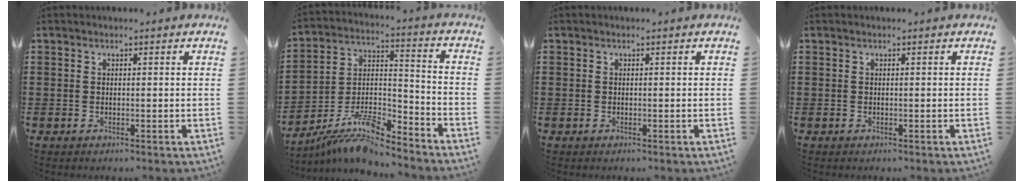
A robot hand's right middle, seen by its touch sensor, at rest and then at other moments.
{"total": 10.4, "force": [-9.1, 1.9, 4.7], "torque": [-0.093, 0.019, -0.176]}
{"total": 0.0}
{"total": 0.0}